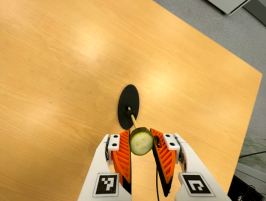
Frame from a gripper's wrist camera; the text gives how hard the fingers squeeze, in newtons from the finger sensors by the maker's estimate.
{"total": 7.7, "left": 7.3, "right": 8.0}